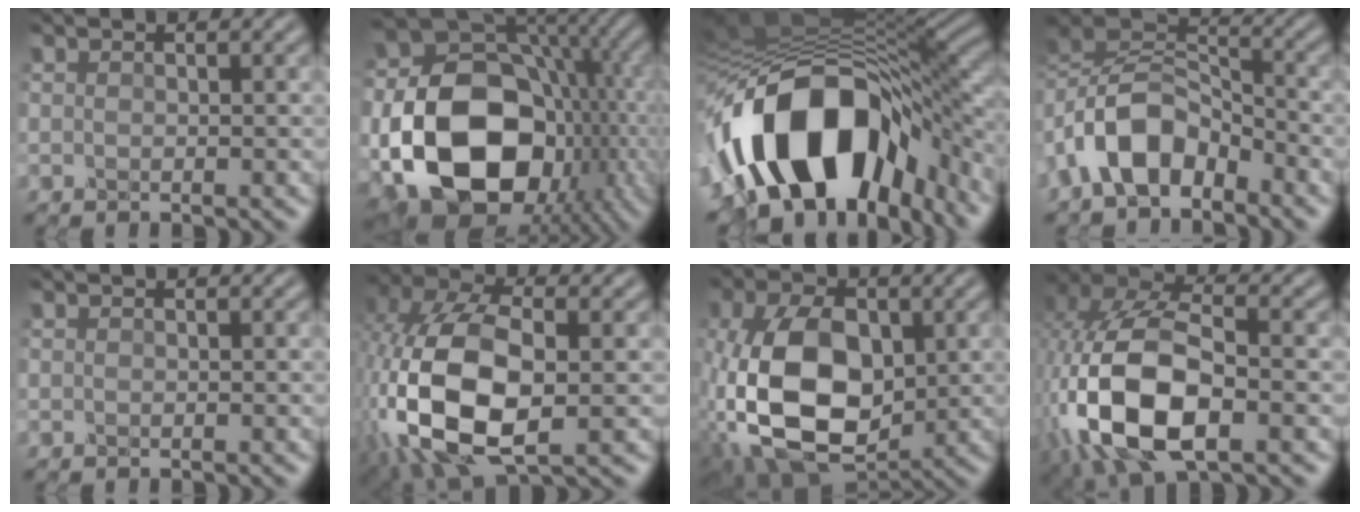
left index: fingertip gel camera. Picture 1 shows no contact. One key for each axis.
{"total": 19.6, "fx": -4.3, "fy": 14.7, "fz": 12.2, "tx": -0.219, "ty": -0.021, "tz": -0.061}
{"total": 15.6, "fx": -6.5, "fy": 8.9, "fz": 11.1, "tx": -0.193, "ty": 0.001, "tz": -0.107}
{"total": 7.8, "fx": -4.6, "fy": 4.2, "fz": 4.7, "tx": -0.092, "ty": 0.010, "tz": -0.102}
{"total": 0.0}
{"total": 12.2, "fx": -2.4, "fy": 7.2, "fz": 9.5, "tx": -0.221, "ty": -0.015, "tz": -0.044}
{"total": 11.4, "fx": -1.5, "fy": 7.1, "fz": 8.8, "tx": -0.191, "ty": -0.009, "tz": -0.026}
{"total": 12.3, "fx": -3.6, "fy": 6.7, "fz": 9.7, "tx": -0.212, "ty": -0.002, "tz": -0.070}